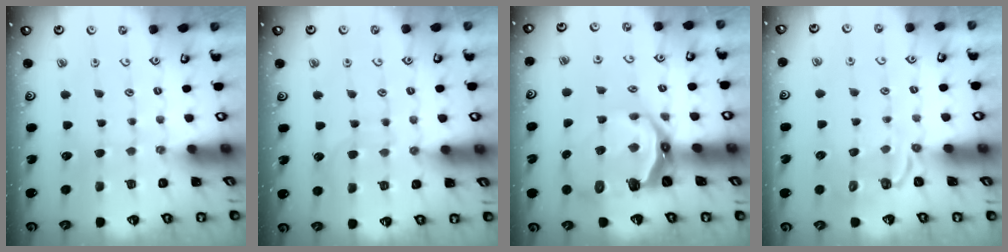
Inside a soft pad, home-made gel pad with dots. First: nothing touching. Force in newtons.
{"total": 6.2, "press": 6.1, "slide": 0.6}
{"total": 11.6, "press": 10.5, "slide": 5.1}
{"total": 3.2, "press": 2.1, "slide": 2.4}